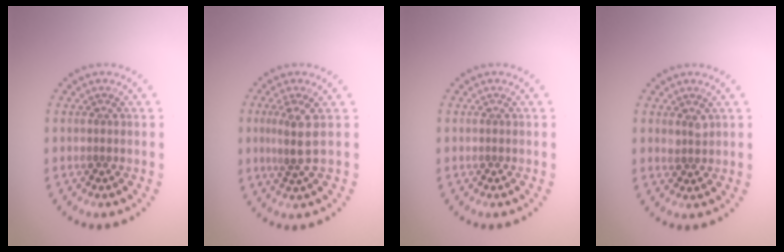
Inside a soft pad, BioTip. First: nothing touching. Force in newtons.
{"total": 2.5, "press": 2.0, "slide": 1.6}
{"total": 0.0}
{"total": 1.1, "press": 1.0, "slide": 0.4}